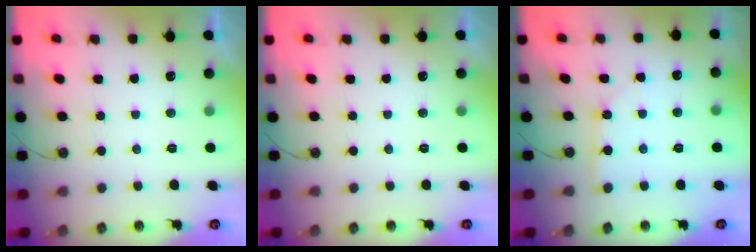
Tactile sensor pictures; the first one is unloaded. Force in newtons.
{"total": 0.0}
{"total": 1.8, "press": 1.8, "slide": 0.2}